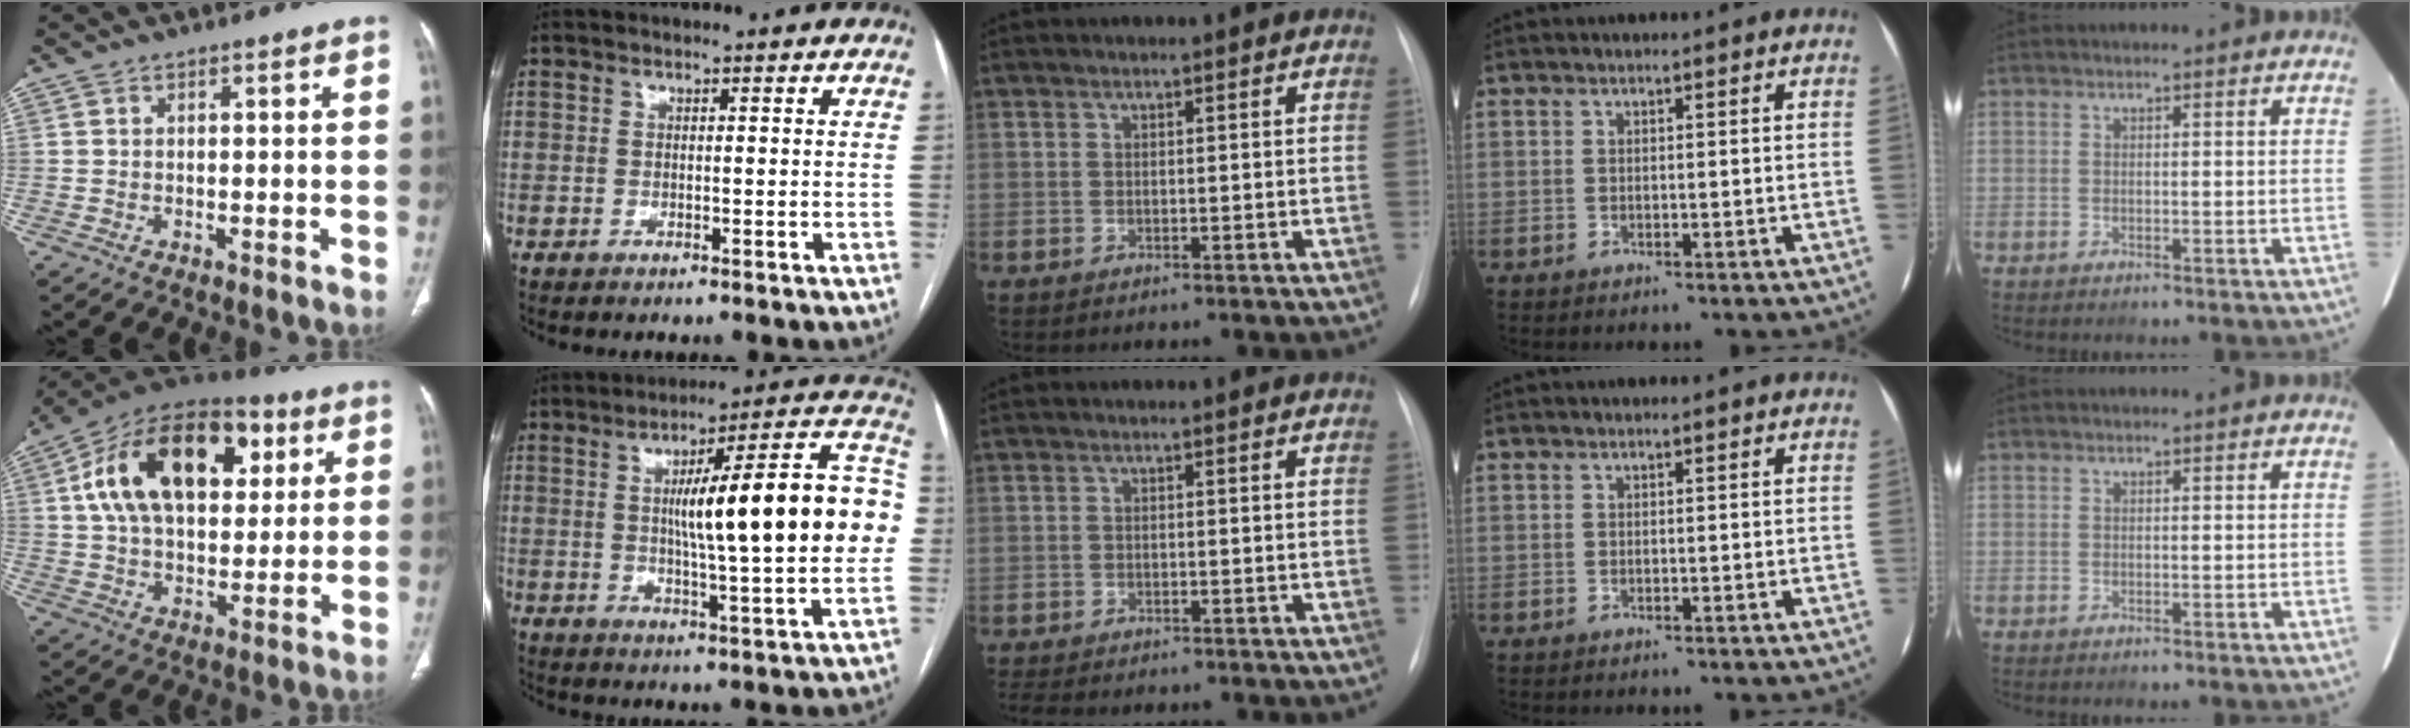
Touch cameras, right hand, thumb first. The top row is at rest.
{"thumb": {"total": 24.6, "force": [7.4, 14.6, 18.4], "torque": [-0.289, 0.015, 0.116]}, "index": {"total": 22.1, "force": [1.8, 2.4, 21.9], "torque": [-0.275, 0.036, 0.022]}, "middle": {"total": 6.0, "force": [-5.0, 1.7, 2.8], "torque": [-0.042, -0.004, -0.066]}}